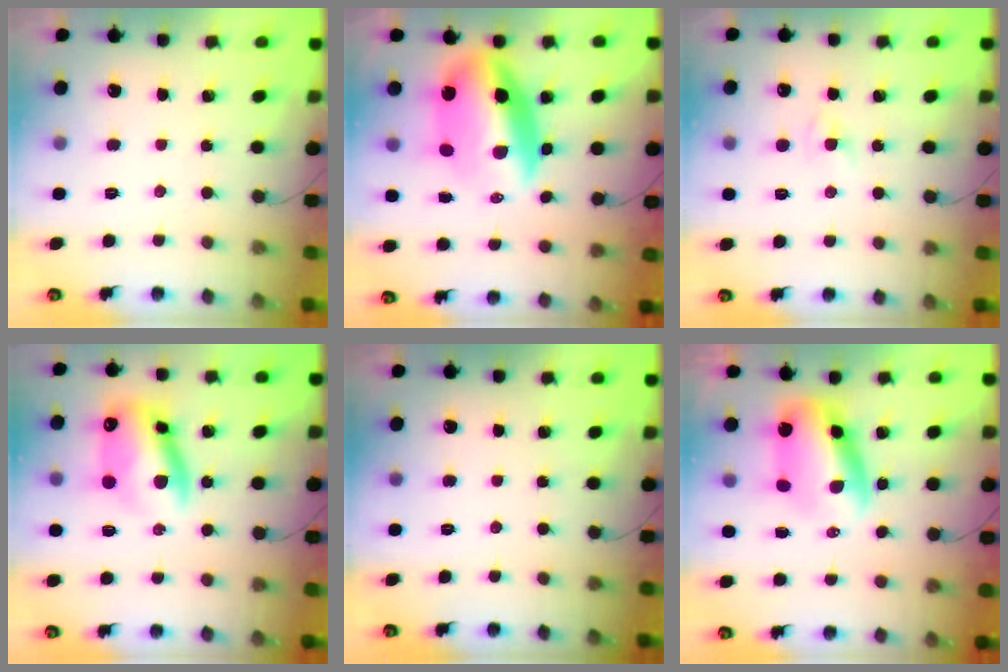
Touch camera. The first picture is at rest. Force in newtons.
{"total": 14.4, "press": 14.1, "slide": 3.0}
{"total": 0.7, "press": 0.6, "slide": 0.5}
{"total": 12.3, "press": 11.9, "slide": 3.0}
{"total": 0.0}
{"total": 7.2, "press": 7.1, "slide": 1.3}